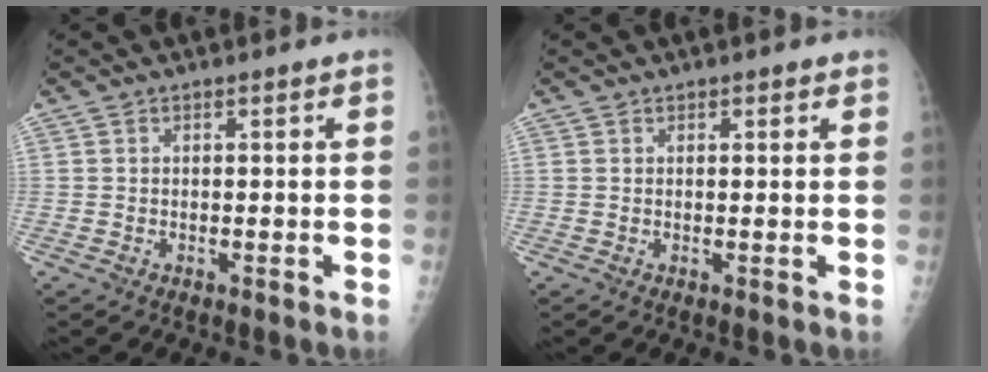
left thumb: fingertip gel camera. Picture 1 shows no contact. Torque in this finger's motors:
{"motor_torque": [0.03, 0.24, -0.19, -0.07, 0.02]}